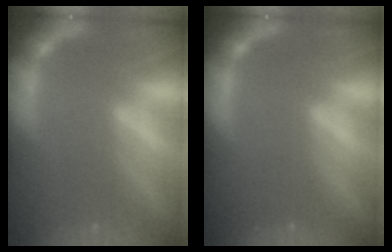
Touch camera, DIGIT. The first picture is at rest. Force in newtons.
{"total": 0.0}